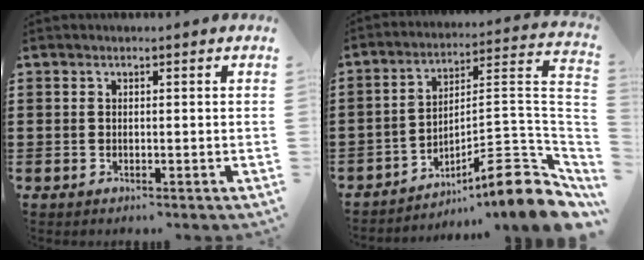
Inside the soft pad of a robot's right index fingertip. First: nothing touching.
{"total": 9.6, "force": [-6.6, 1.5, 6.8], "torque": [-0.091, -0.004, -0.128]}